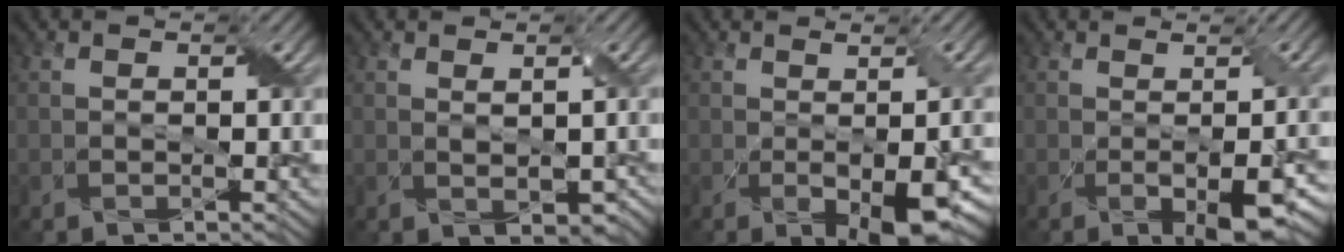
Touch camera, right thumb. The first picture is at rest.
{"total": 2.3, "force": [0.5, 1.3, 1.9], "torque": [-0.038, -0.006, 0.017]}
{"total": 7.4, "force": [-1.7, 2.1, 6.9], "torque": [-0.095, -0.009, -0.010]}
{"total": 7.7, "force": [-1.9, 2.2, 7.1], "torque": [-0.092, -0.006, -0.014]}